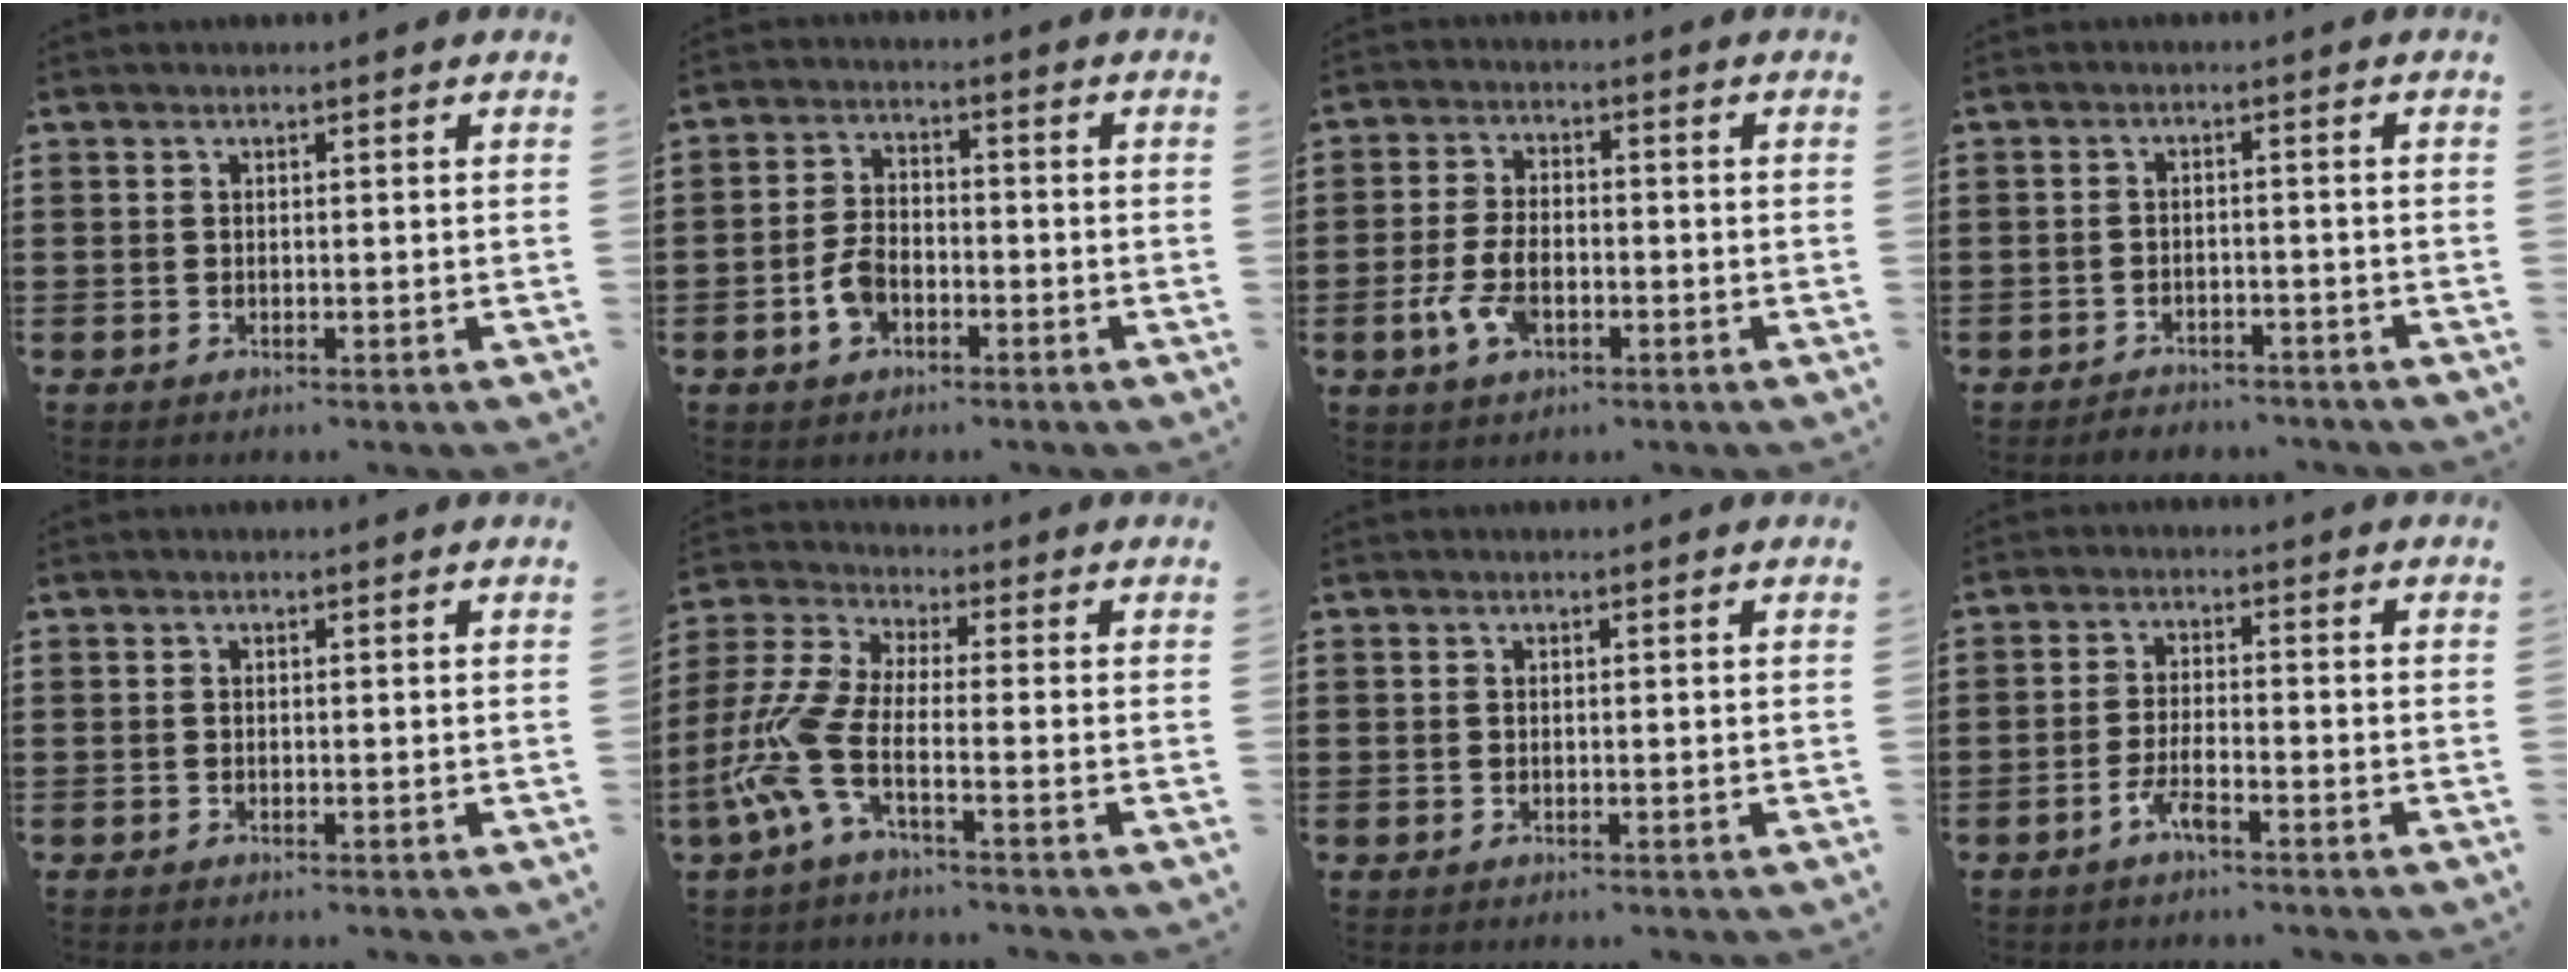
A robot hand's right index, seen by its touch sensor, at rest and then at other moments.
{"total": 4.7, "force": [-2.2, 2.7, 3.1], "torque": [-0.077, -0.001, -0.046]}
{"total": 5.8, "force": [-2.1, 3.0, 4.5], "torque": [-0.105, -0.002, -0.041]}
{"total": 2.4, "force": [-2.4, 0.5, 0.0], "torque": [-0.006, 0.002, -0.052]}
{"total": 0.0}
{"total": 8.1, "force": [-3.5, 2.8, 6.7], "torque": [-0.183, -0.019, -0.074]}
{"total": 0.0}
{"total": 3.5, "force": [-2.5, 0.4, 2.5], "torque": [-0.065, -0.004, -0.051]}